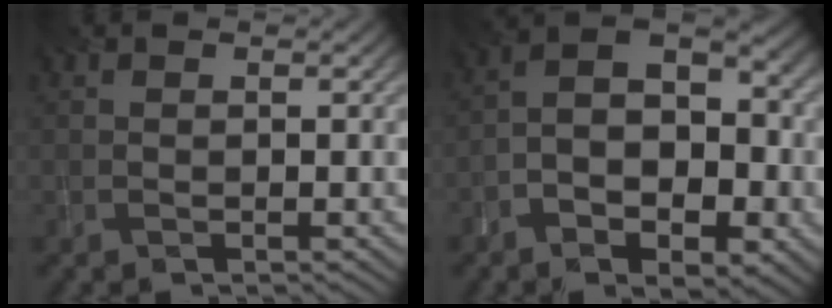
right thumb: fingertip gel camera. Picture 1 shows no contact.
{"total": 10.1, "force": [-4.1, 5.7, 7.2], "torque": [-0.099, -0.001, -0.074]}